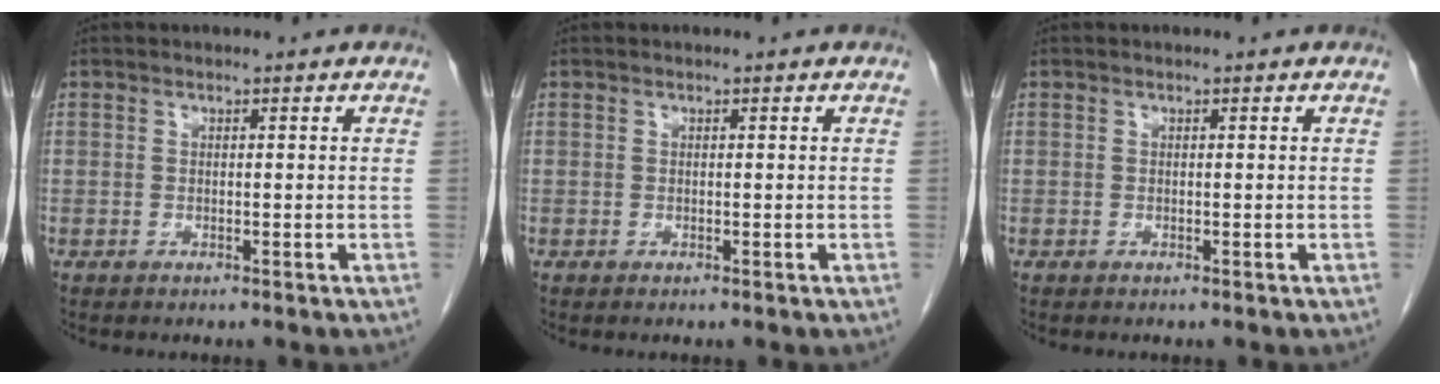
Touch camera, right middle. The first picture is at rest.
{"total": 0.0}
{"total": 0.0}